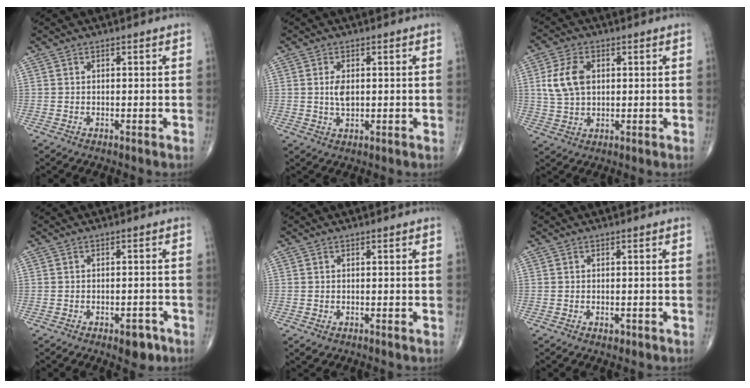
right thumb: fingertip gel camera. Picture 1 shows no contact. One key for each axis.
{"total": 3.4, "fx": 0.4, "fy": 1.9, "fz": 2.9, "tx": -0.052, "ty": -0.006, "tz": 0.010}
{"total": 8.1, "fx": 1.6, "fy": 5.2, "fz": 6.0, "tx": -0.117, "ty": 0.001, "tz": 0.034}
{"total": 4.0, "fx": -2.4, "fy": 1.9, "fz": 2.6, "tx": -0.021, "ty": 0.012, "tz": -0.029}
{"total": 1.0, "fx": -0.5, "fy": 0.7, "fz": 0.6, "tx": -0.009, "ty": 0.000, "tz": -0.004}
{"total": 1.1, "fx": -0.6, "fy": 0.6, "fz": 0.7, "tx": -0.010, "ty": 0.001, "tz": -0.009}